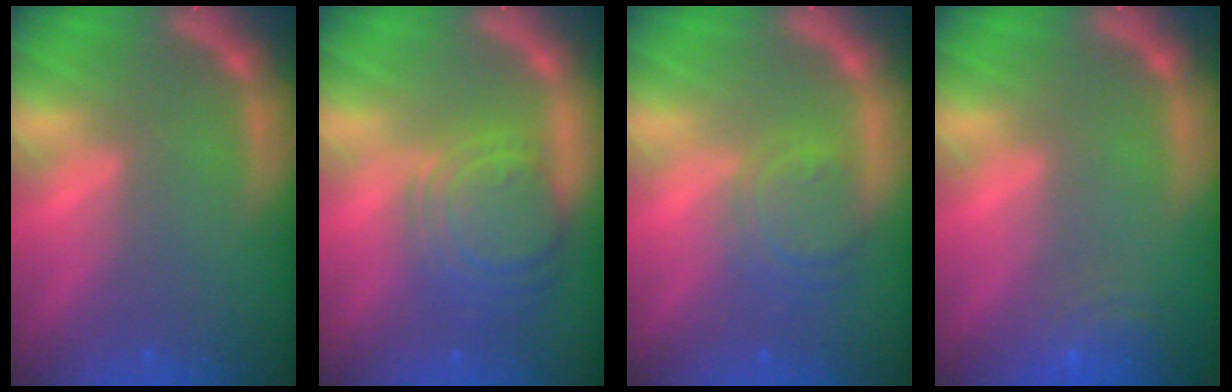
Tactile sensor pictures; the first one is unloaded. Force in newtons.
{"total": 8.1}
{"total": 4.5}
{"total": 4.5}